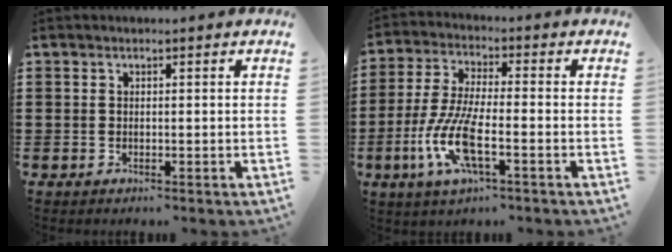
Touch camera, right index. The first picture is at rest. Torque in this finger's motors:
{"motor_torque": [2.14, 0.00, 0.90, 0.21]}